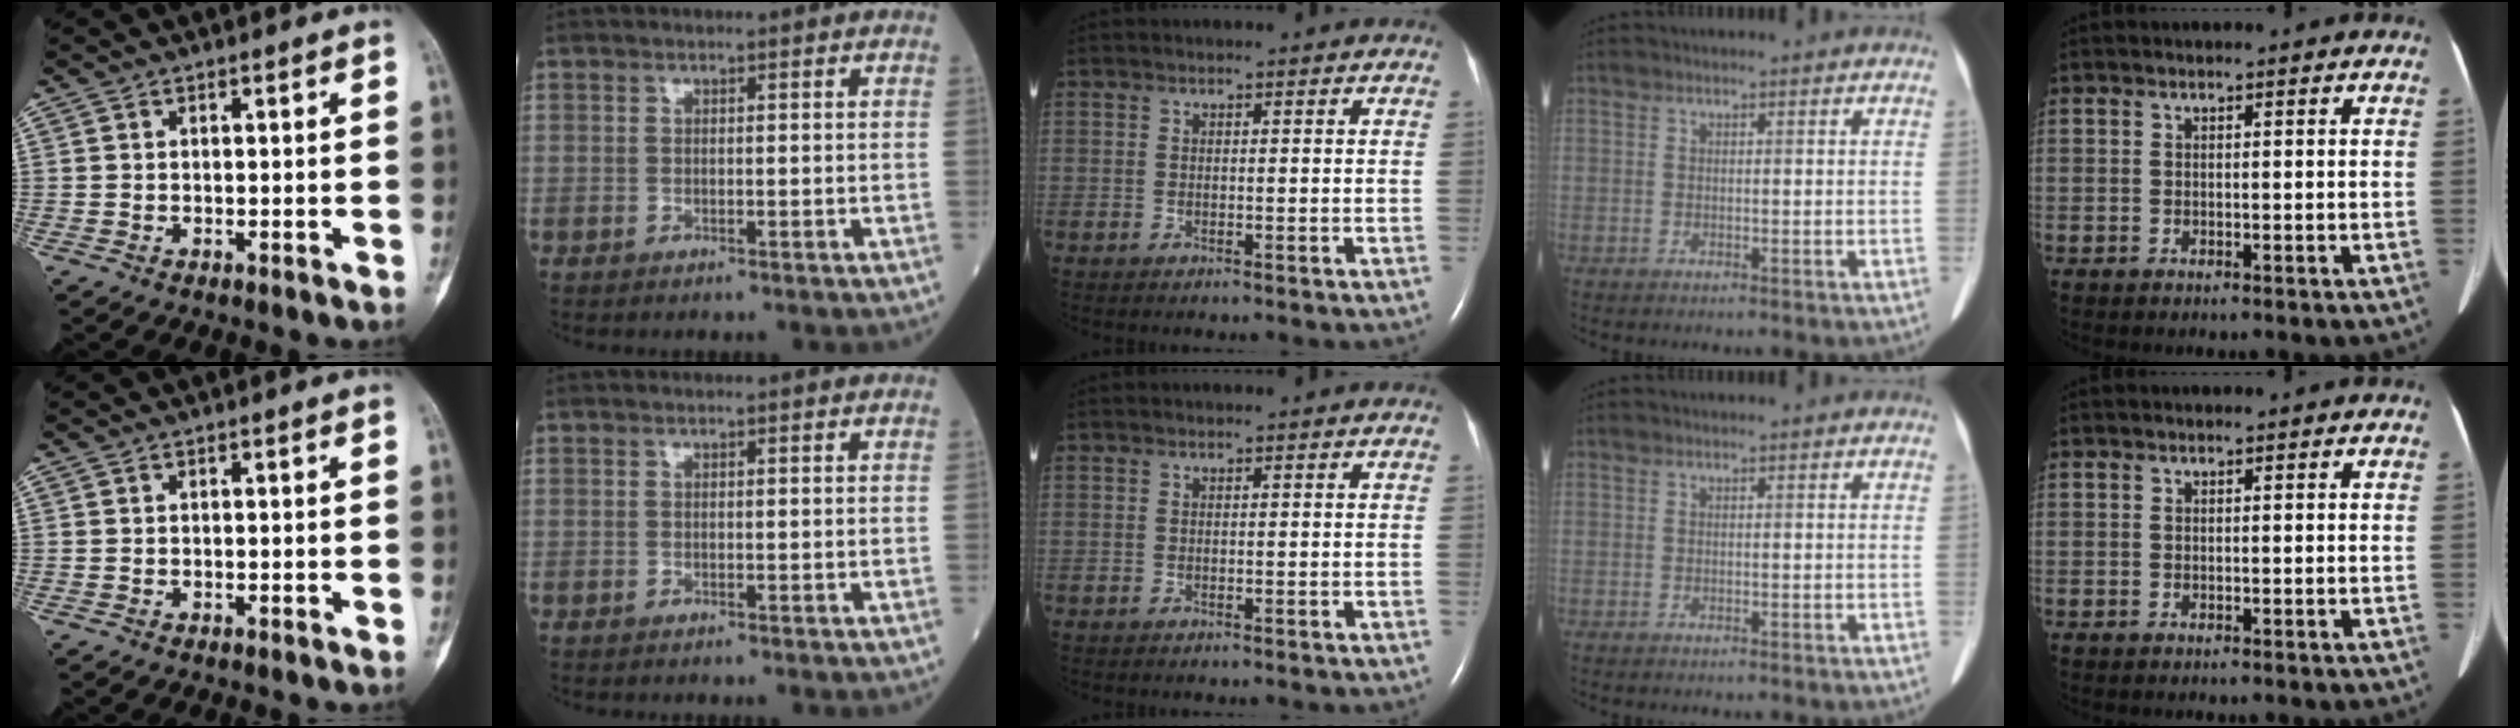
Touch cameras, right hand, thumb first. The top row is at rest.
{}